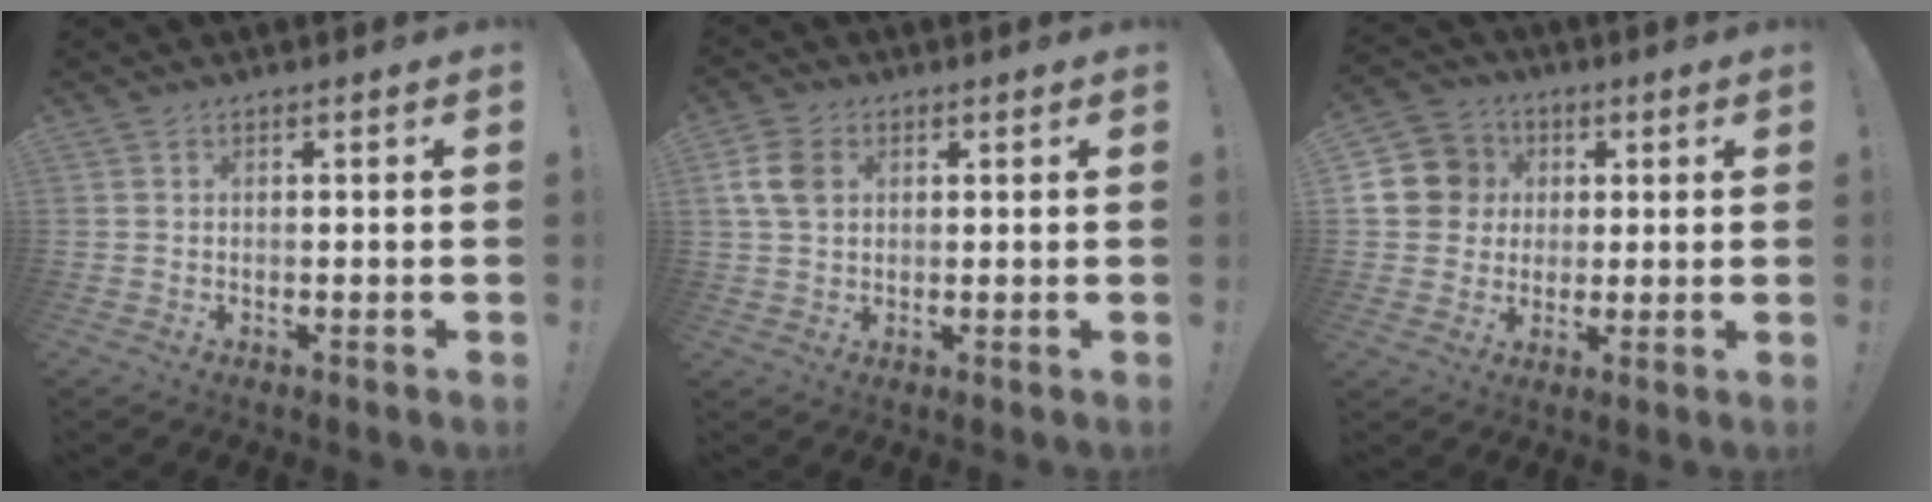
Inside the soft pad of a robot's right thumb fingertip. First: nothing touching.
{"total": 8.2, "force": [2.2, 6.0, 5.1], "torque": [-0.104, 0.004, 0.043]}
{"total": 10.8, "force": [1.8, 10.2, 3.1], "torque": [-0.042, -0.001, 0.041]}